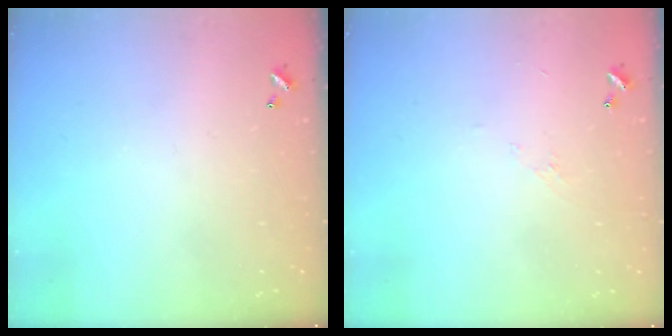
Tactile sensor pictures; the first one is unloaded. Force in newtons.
{"total": 5.0, "press": 4.9, "slide": 0.5}